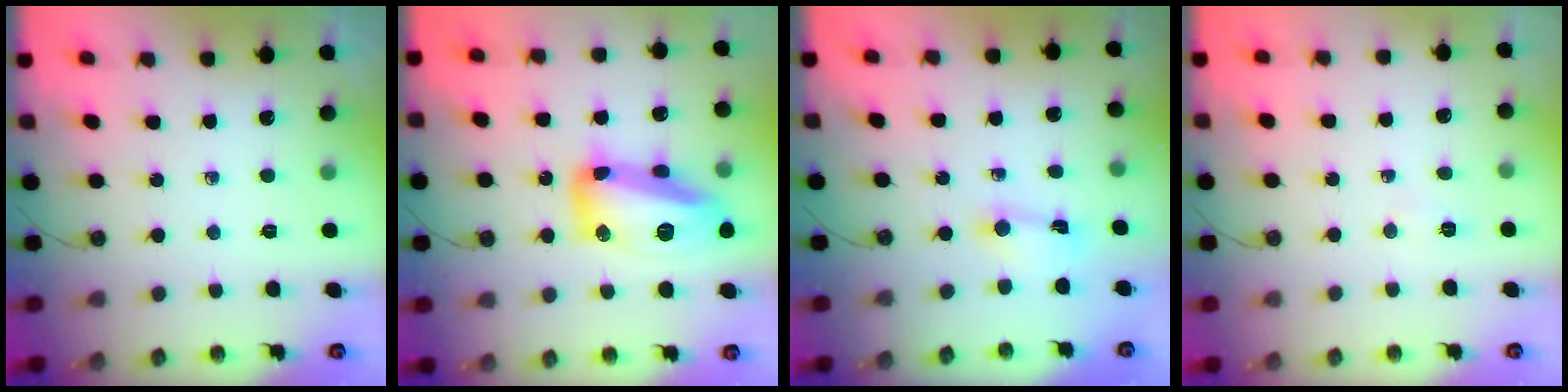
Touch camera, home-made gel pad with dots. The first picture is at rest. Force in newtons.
{"total": 17.8, "press": 17.7, "slide": 1.0}
{"total": 2.0, "press": 2.0, "slide": 0.1}
{"total": 4.5, "press": 2.4, "slide": 3.8}